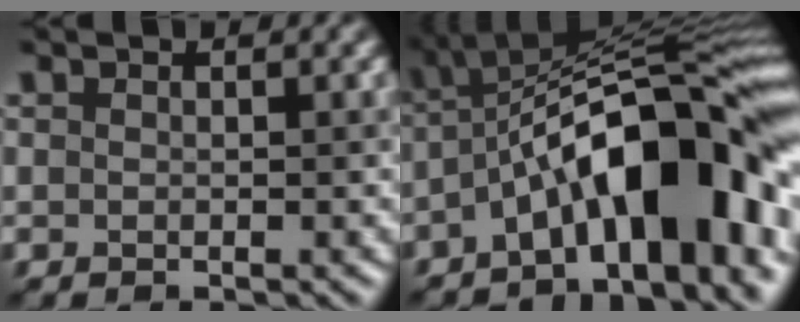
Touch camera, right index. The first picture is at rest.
{"total": 12.8, "force": [-3.8, 4.6, 11.3], "torque": [-0.160, 0.016, -0.062]}